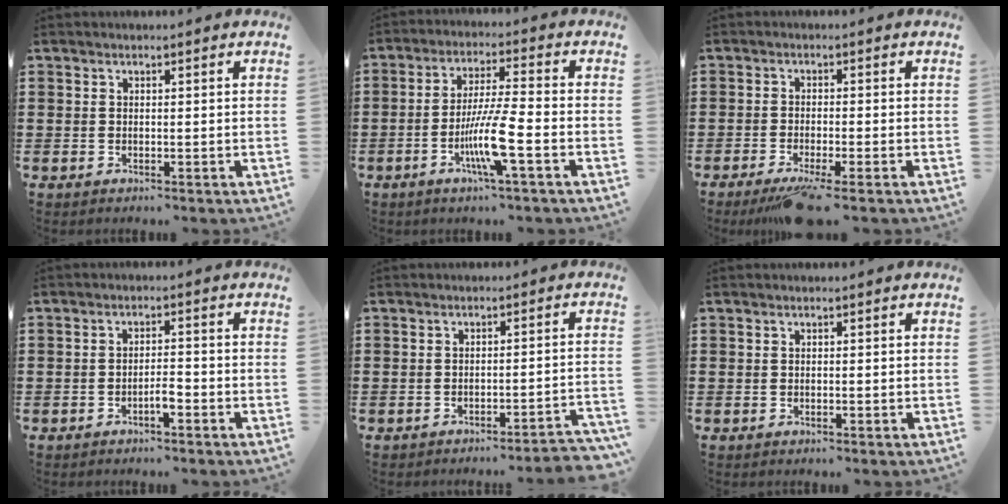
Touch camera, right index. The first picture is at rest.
{"total": 8.8, "force": [-3.4, 0.5, 8.1], "torque": [-0.157, -0.012, -0.065]}
{"total": 3.6, "force": [-2.6, -0.2, 2.5], "torque": [-0.049, -0.012, -0.045]}
{"total": 2.4, "force": [-1.4, 0.5, 1.9], "torque": [-0.034, 0.003, -0.026]}
{"total": 2.9, "force": [-2.7, -0.2, 0.8], "torque": [-0.017, -0.005, -0.058]}
{"total": 0.0}